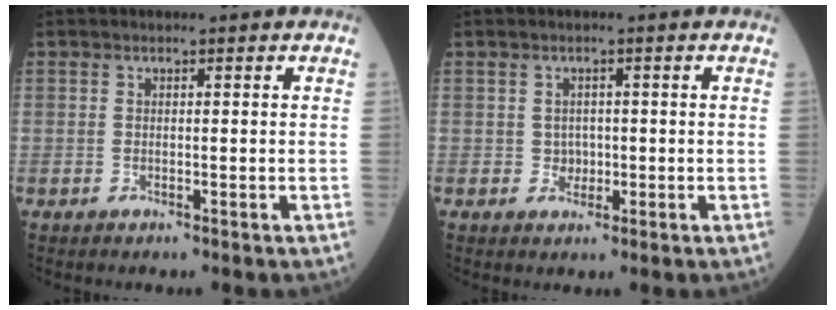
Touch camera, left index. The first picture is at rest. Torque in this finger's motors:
{"motor_torque": [0.14, -0.07, 0.02, 0.00]}